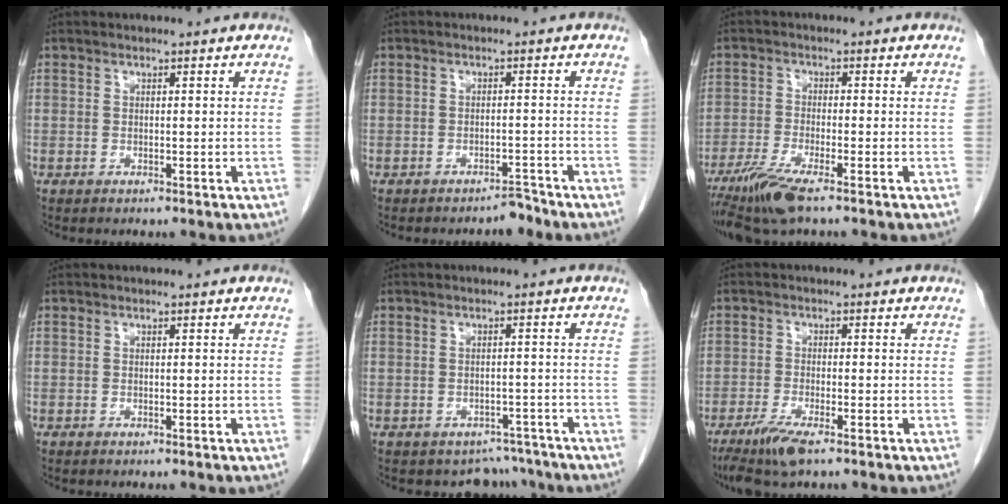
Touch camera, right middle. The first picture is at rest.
{"total": 1.8, "force": [-1.8, 0.4, 0.1], "torque": [0.003, -0.002, -0.023]}
{"total": 6.8, "force": [-4.8, 0.3, 4.8], "torque": [-0.095, -0.021, -0.092]}
{"total": 0.0}
{"total": 5.1, "force": [-4.4, 2.5, -0.7], "torque": [0.022, 0.019, -0.052]}
{"total": 5.5, "force": [-3.8, 0.6, 4.0], "torque": [-0.081, -0.016, -0.068]}